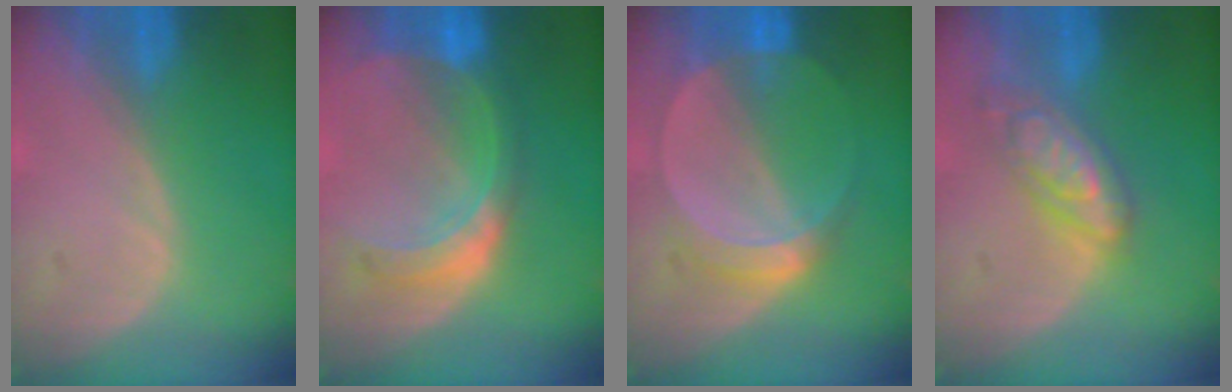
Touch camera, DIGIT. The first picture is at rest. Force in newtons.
{"total": 7.9, "press": 7.0, "slide": 3.7}
{"total": 5.8, "press": 5.3, "slide": 2.3}
{"total": 6.4, "press": 6.4, "slide": 0.5}